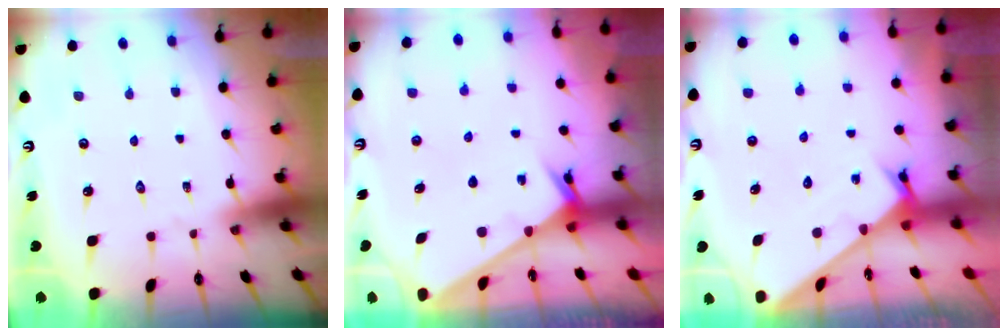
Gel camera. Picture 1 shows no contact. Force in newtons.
{"total": 2.5, "press": 2.5, "slide": 0.2}
{"total": 1.5, "press": 1.5, "slide": 0.1}